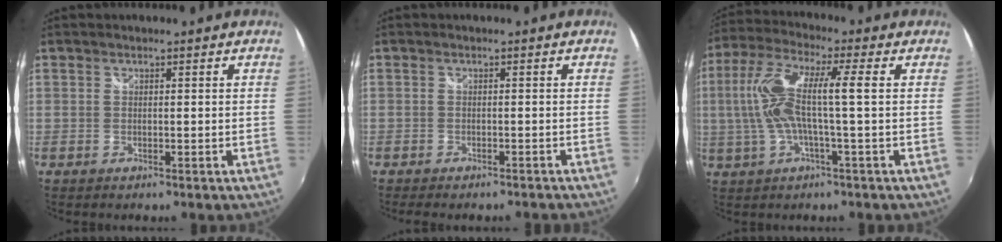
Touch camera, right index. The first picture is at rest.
{"total": 6.6, "force": [-5.8, 1.6, 2.9], "torque": [-0.063, -0.018, -0.079]}
{"total": 11.8, "force": [-0.3, 1.4, 11.7], "torque": [-0.234, 0.008, -0.005]}